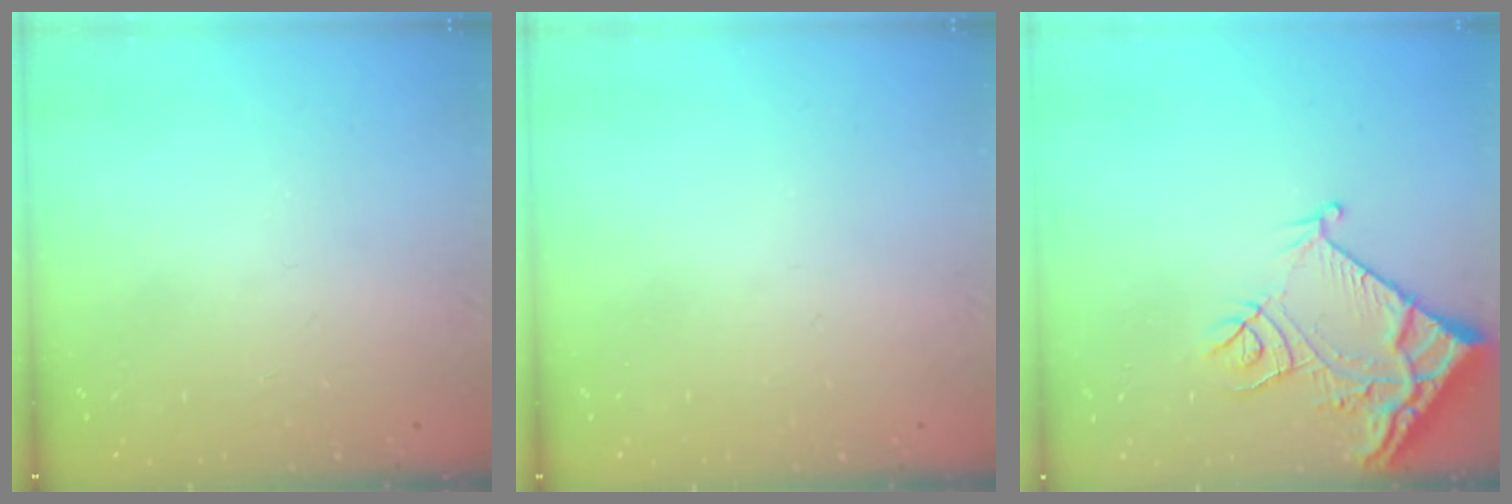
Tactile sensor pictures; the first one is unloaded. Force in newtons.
{"total": 0.0}
{"total": 12.6, "press": 12.5, "slide": 1.5}